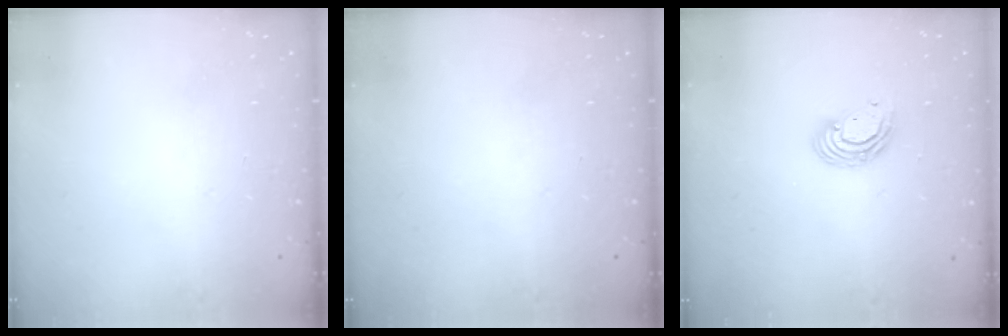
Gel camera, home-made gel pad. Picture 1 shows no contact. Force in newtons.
{"total": 0.0}
{"total": 6.7, "press": 6.6, "slide": 0.7}